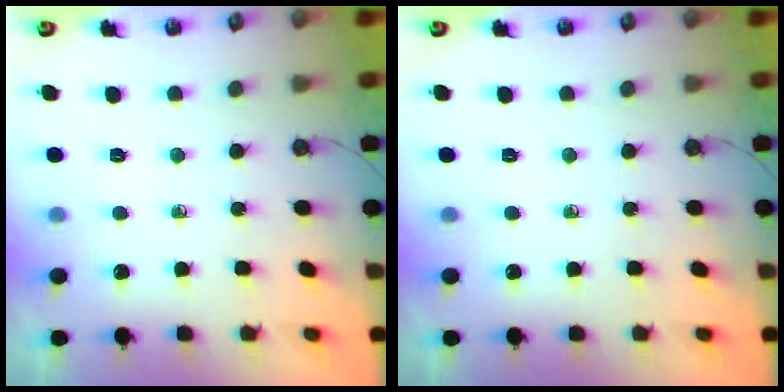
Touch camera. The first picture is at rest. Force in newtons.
{"total": 0.0}